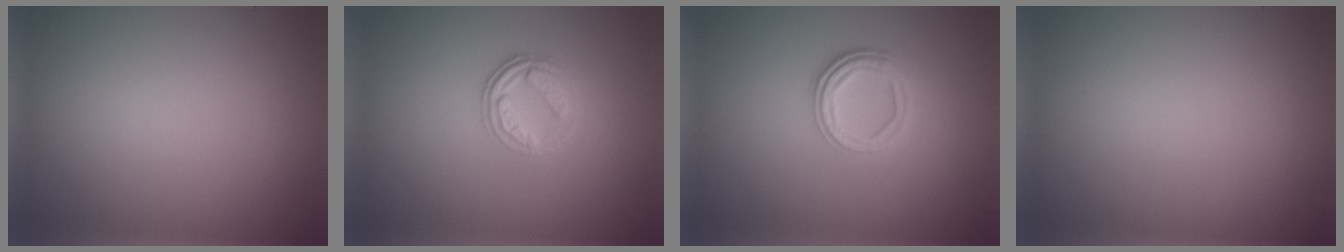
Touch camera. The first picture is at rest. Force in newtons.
{"total": 2.6, "press": 2.4, "slide": 1.0}
{"total": 3.1, "press": 2.5, "slide": 1.8}
{"total": 0.0}